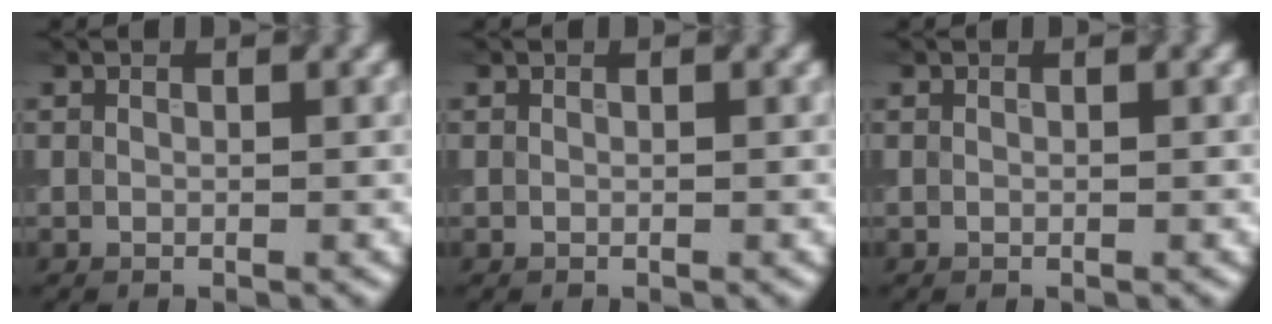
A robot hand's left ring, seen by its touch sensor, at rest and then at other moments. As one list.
[{"total": 0.0}, {"total": 0.0}]